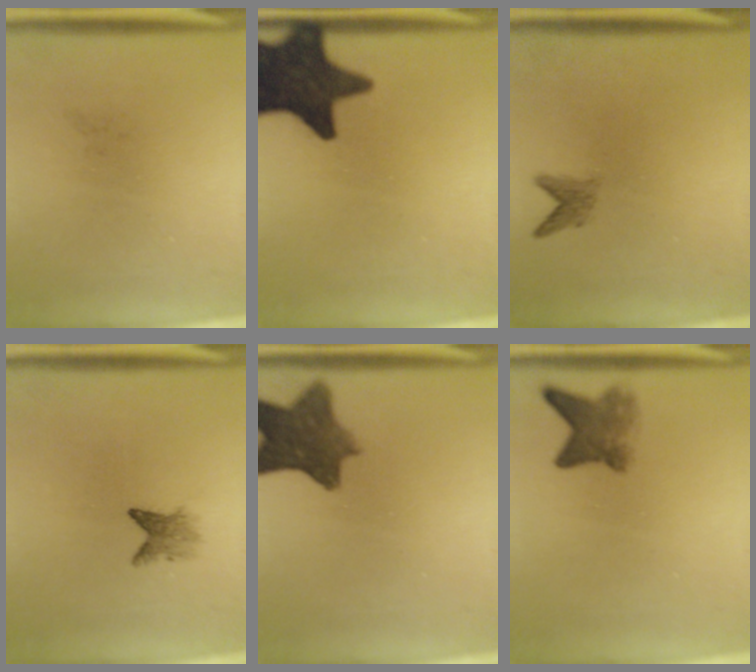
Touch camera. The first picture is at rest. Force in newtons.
{"total": 16.4}
{"total": 1.7}
{"total": 2.2}
{"total": 9.4}
{"total": 4.2}